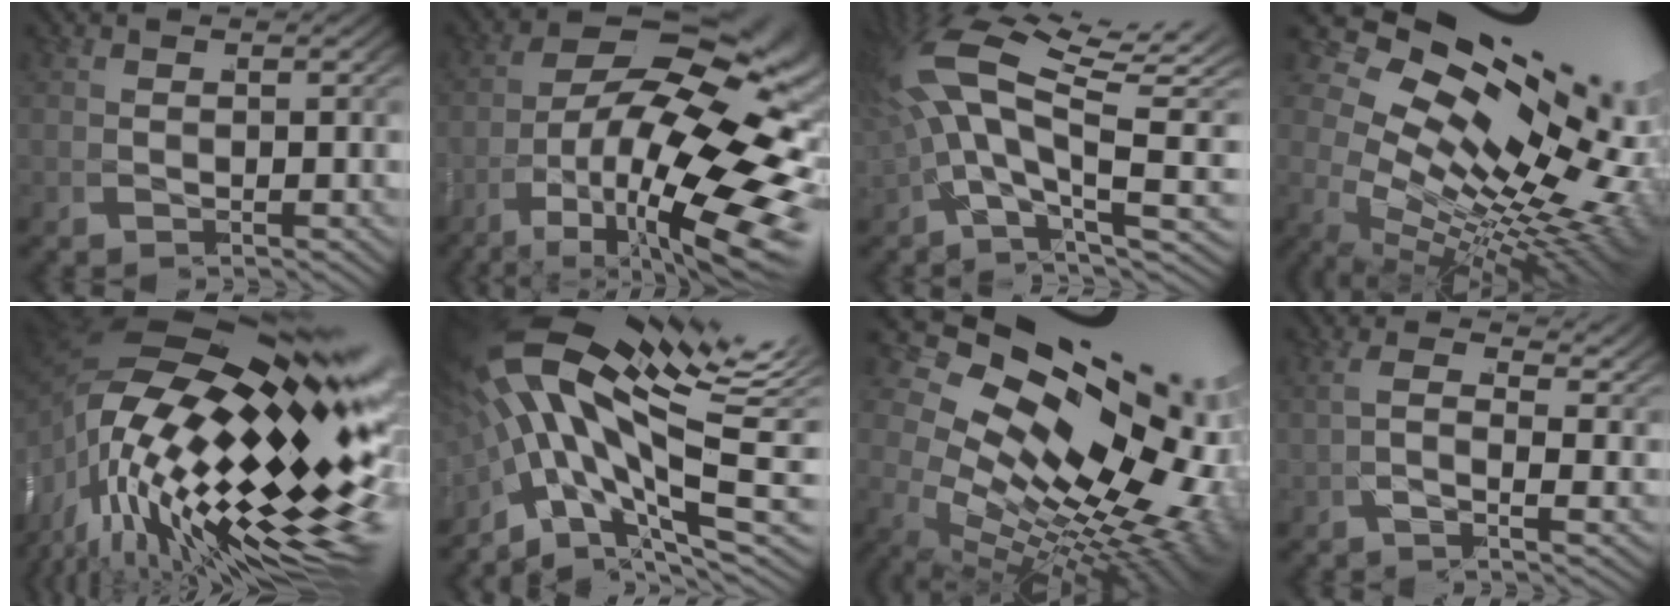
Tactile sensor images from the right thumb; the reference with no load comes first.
{"total": 18.3, "force": [-3.8, 10.1, 14.8], "torque": [-0.232, -0.058, -0.035]}
{"total": 10.0, "force": [1.6, 5.6, 8.1], "torque": [-0.162, -0.009, 0.020]}
{"total": 17.1, "force": [-0.3, 10.4, 13.6], "torque": [-0.208, -0.049, 0.011]}
{"total": 23.2, "force": [-2.5, 13.8, 18.5], "torque": [-0.312, -0.052, -0.015]}
{"total": 10.9, "force": [0.3, 6.6, 8.7], "torque": [-0.184, -0.031, 0.010]}
{"total": 19.2, "force": [-0.6, 12.2, 14.8], "torque": [-0.234, -0.053, 0.008]}
{"total": 1.4, "force": [0.7, -0.4, 1.1], "torque": [-0.023, 0.003, 0.000]}